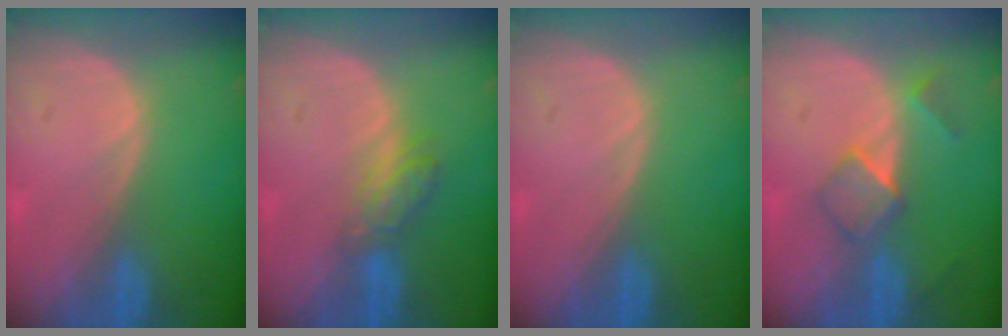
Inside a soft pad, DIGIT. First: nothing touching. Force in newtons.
{"total": 4.2, "press": 4.1, "slide": 0.7}
{"total": 0.0}
{"total": 5.1, "press": 4.4, "slide": 2.5}